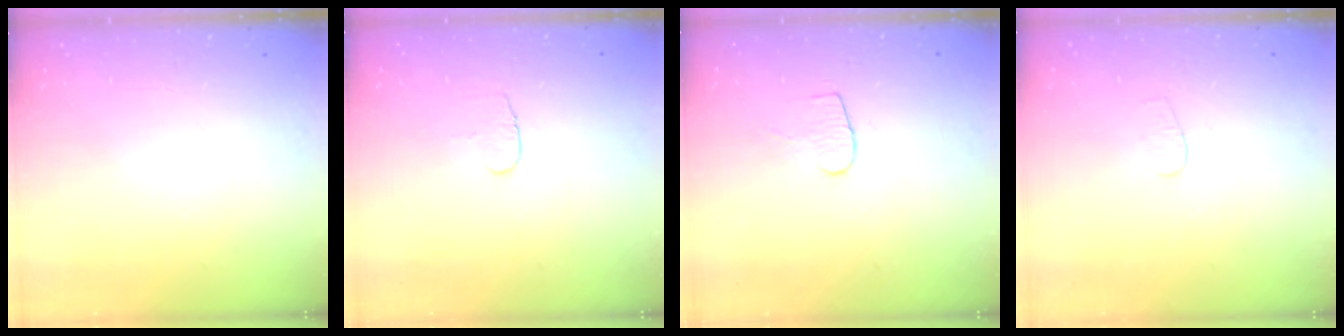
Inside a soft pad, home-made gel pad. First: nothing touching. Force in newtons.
{"total": 4.3, "press": 4.2, "slide": 0.4}
{"total": 5.4, "press": 5.4, "slide": 0.6}
{"total": 3.5, "press": 3.5, "slide": 0.3}